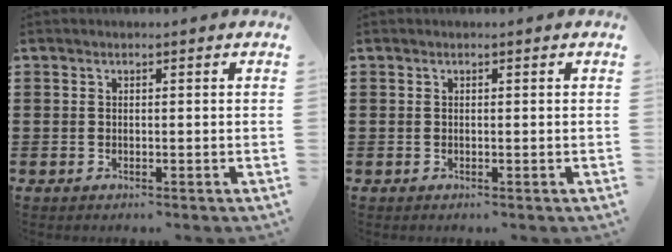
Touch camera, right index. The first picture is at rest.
{"total": 0.0}